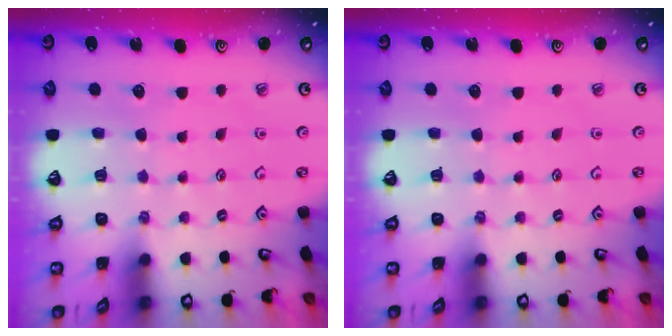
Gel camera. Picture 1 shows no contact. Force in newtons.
{"total": 0.0}